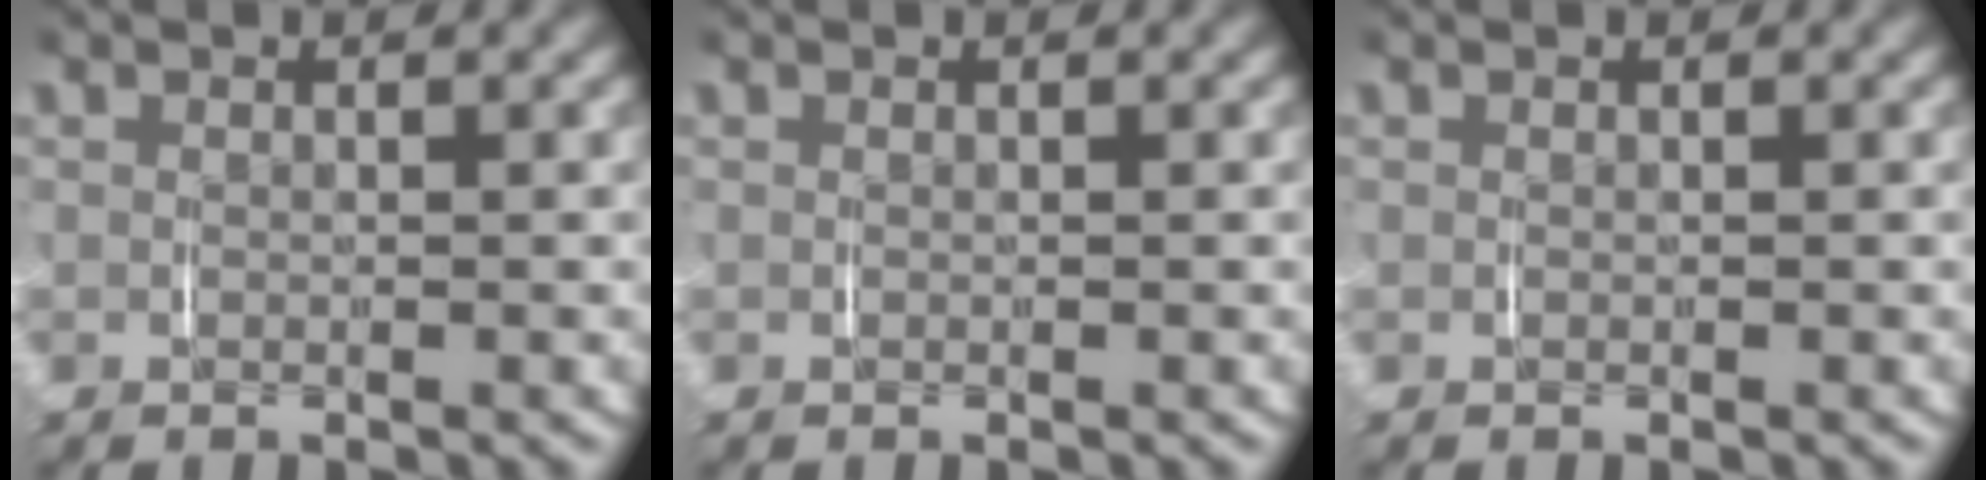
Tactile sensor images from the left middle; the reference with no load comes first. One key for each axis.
{"total": 0.0}
{"total": 0.0}